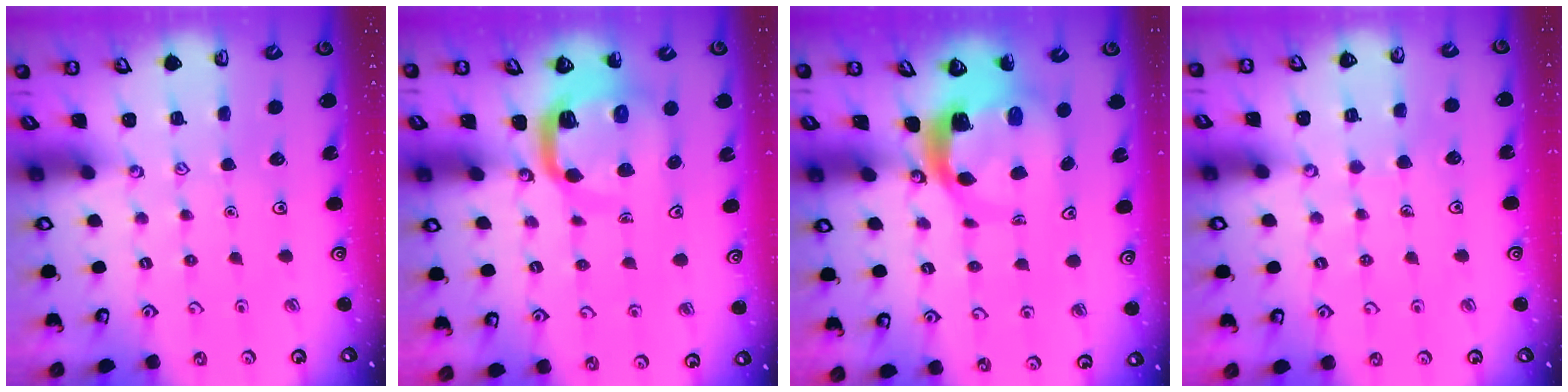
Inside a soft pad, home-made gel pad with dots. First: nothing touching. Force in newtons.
{"total": 9.2, "press": 9.1, "slide": 1.2}
{"total": 6.4, "press": 6.3, "slide": 0.9}
{"total": 4.3, "press": 4.3, "slide": 0.3}